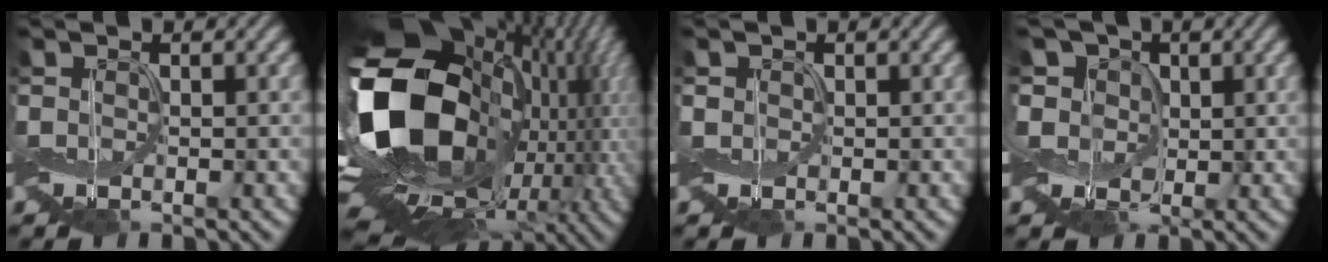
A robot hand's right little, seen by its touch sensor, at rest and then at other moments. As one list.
[{"total": 19.6, "force": [1.4, 13.8, 13.8], "torque": [-0.269, -0.025, 0.028]}, {"total": 0.6, "force": [0.1, 0.5, 0.1], "torque": [-0.006, 0.000, 0.002]}, {"total": 5.3, "force": [1.9, 4.3, 2.5], "torque": [-0.065, 0.015, 0.011]}]